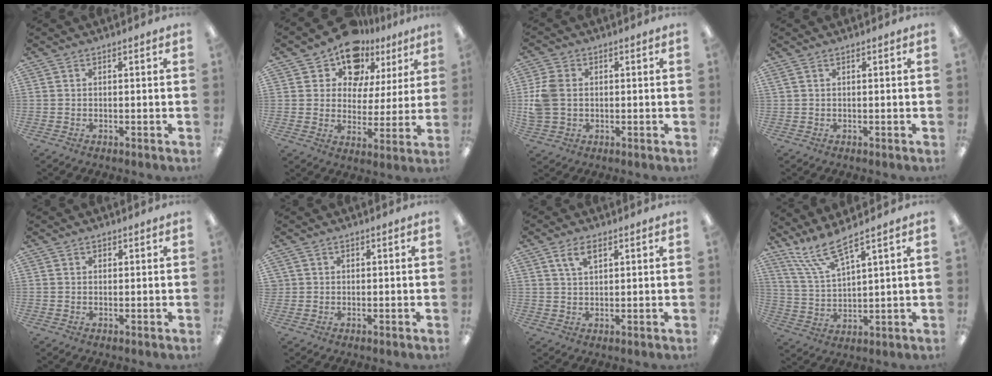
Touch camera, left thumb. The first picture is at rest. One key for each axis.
{"total": 12.7, "fx": 9.5, "fy": 7.4, "fz": 4.0, "tx": -0.081, "ty": -0.061, "tz": 0.177}
{"total": 6.8, "fx": 0.5, "fy": 5.2, "fz": 4.3, "tx": -0.104, "ty": 0.008, "tz": 0.011}
{"total": 1.0, "fx": 0.4, "fy": 0.1, "fz": 0.9, "tx": -0.020, "ty": -0.001, "tz": 0.008}
{"total": 1.0, "fx": 0.6, "fy": 0.6, "fz": 0.4, "tx": -0.001, "ty": 0.000, "tz": 0.009}
{"total": 1.2, "fx": 0.5, "fy": 1.1, "fz": 0.0, "tx": -0.003, "ty": 0.002, "tz": 0.009}
{"total": 4.9, "fx": 2.7, "fy": 2.1, "fz": 3.5, "tx": -0.068, "ty": 0.001, "tz": 0.046}
{"total": 10.5, "fx": 8.4, "fy": 1.9, "fz": 5.9, "tx": -0.136, "ty": -0.036, "tz": 0.157}